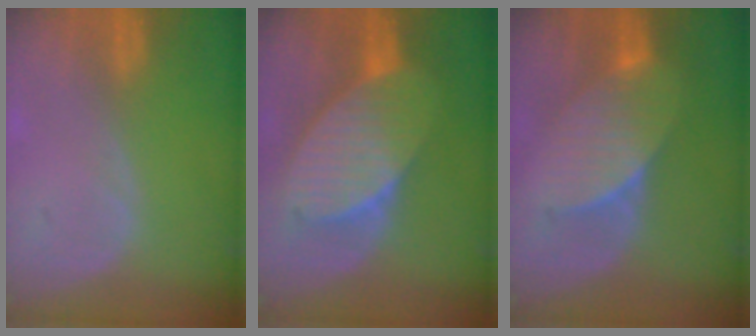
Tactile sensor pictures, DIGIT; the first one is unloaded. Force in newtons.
{"total": 9.2, "press": 9.2, "slide": 0.4}
{"total": 7.2, "press": 7.0, "slide": 1.3}